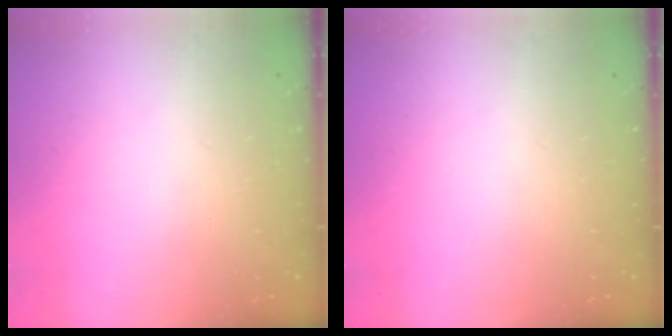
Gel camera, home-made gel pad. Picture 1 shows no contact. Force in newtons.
{"total": 0.0}